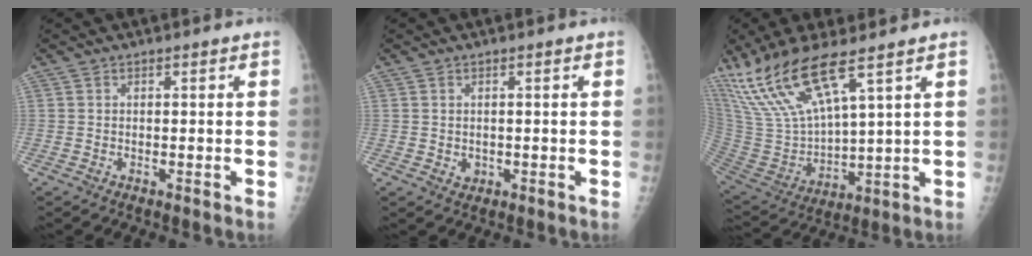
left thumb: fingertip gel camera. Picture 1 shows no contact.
{"total": 1.4, "force": [0.1, 1.3, 0.7], "torque": [-0.008, -0.002, 0.007]}
{"total": 18.2, "force": [11.8, 4.4, 13.1], "torque": [-0.281, -0.045, 0.246]}